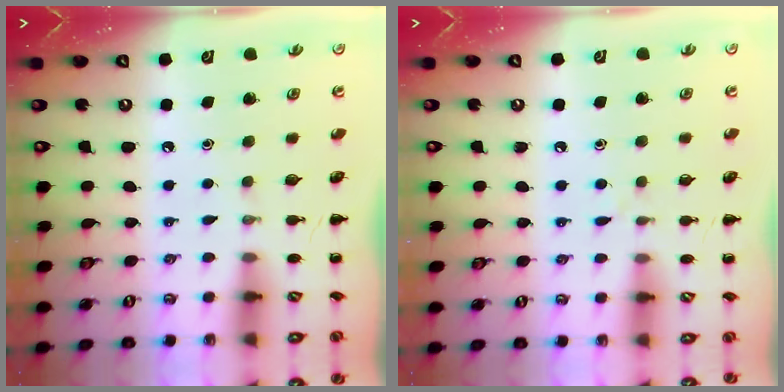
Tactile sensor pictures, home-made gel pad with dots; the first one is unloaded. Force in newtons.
{"total": 3.2, "press": 2.9, "slide": 1.3}